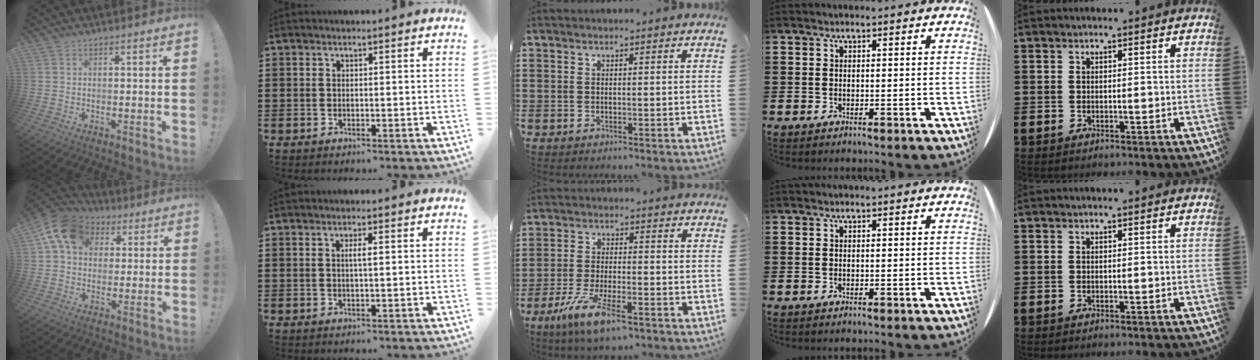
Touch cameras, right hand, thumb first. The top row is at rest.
{"thumb": {"total": 12.5, "force": [4.3, 9.7, 6.7], "torque": [-0.098, -0.006, 0.087]}, "index": {"total": 1.5, "force": [0.2, 0.1, 1.5], "torque": [-0.028, 0.000, 0.002]}, "middle": {"total": 8.6, "force": [-5.2, 2.1, 6.5], "torque": [-0.139, -0.008, -0.098]}}